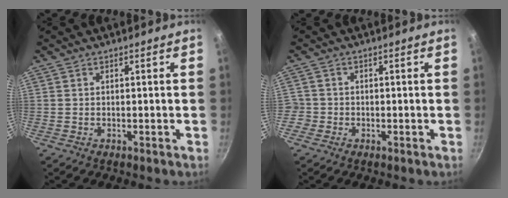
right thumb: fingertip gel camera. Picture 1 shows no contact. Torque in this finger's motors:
{"motor_torque": [-0.03, -0.05, -0.39, 0.34, -0.03]}